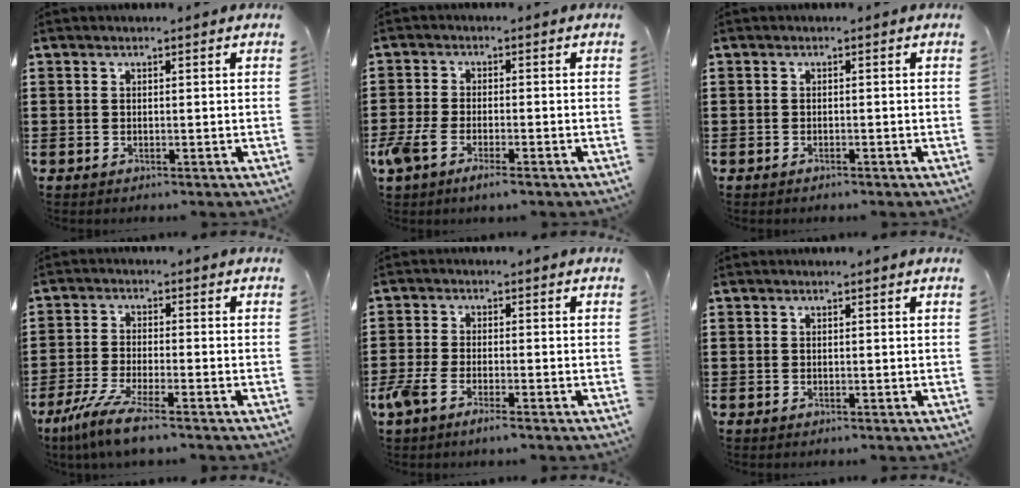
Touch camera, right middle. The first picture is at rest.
{"total": 3.9, "force": [-2.4, 1.1, 2.9], "torque": [-0.075, -0.005, -0.051]}
{"total": 0.6, "force": [-0.5, 0.1, 0.1], "torque": [-0.005, -0.002, -0.010]}
{"total": 6.2, "force": [-4.7, 0.3, 4.0], "torque": [-0.100, -0.022, -0.094]}
{"total": 3.4, "force": [-2.2, 0.7, 2.5], "torque": [-0.069, -0.007, -0.049]}
{"total": 0.0}